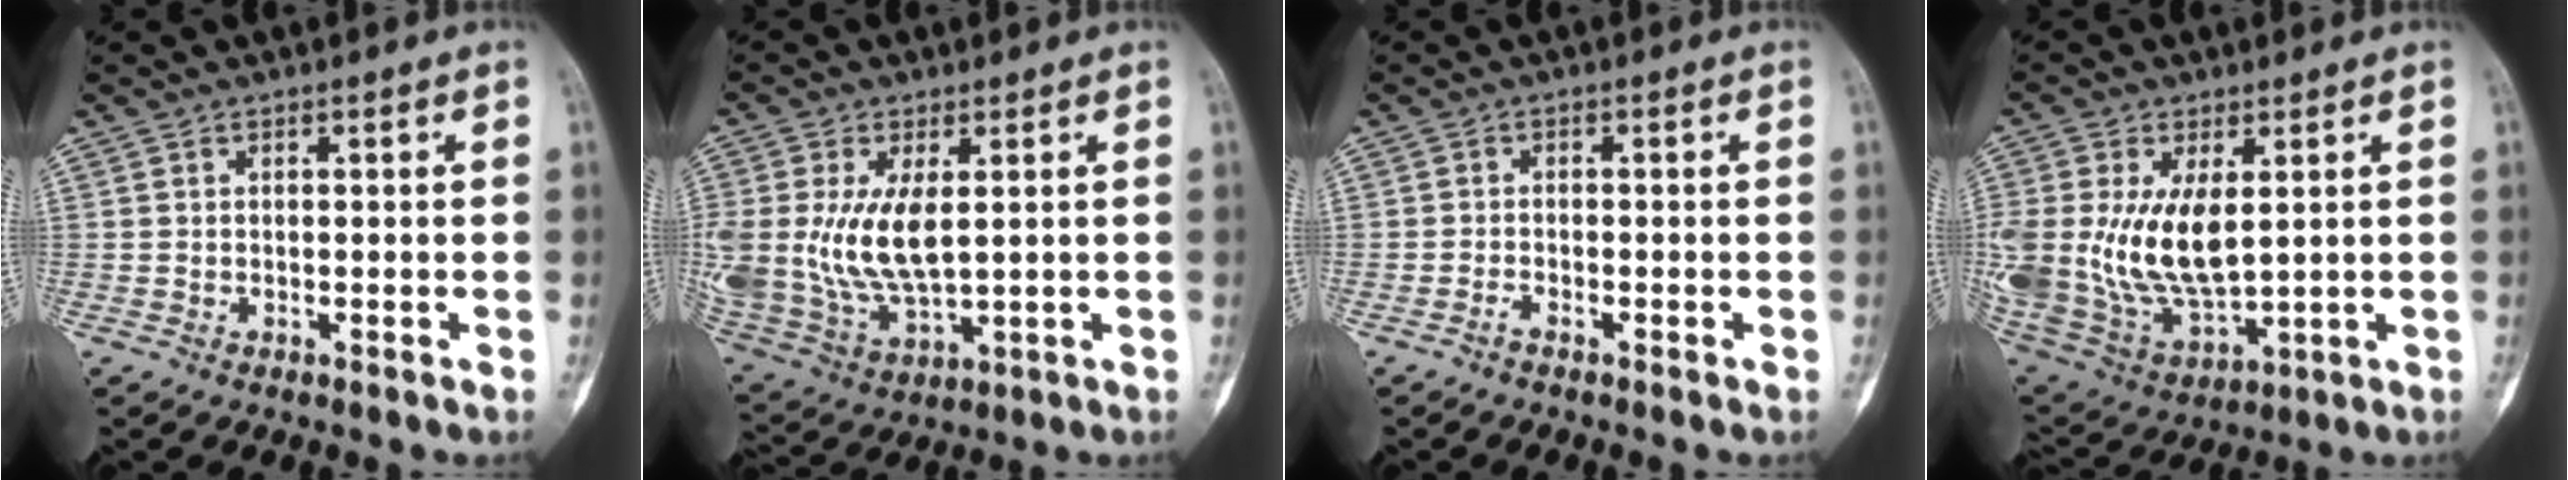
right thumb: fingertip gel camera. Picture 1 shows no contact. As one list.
[{"total": 16.0, "force": [1.8, 8.5, 13.5], "torque": [-0.295, -0.021, 0.053]}, {"total": 1.1, "force": [-0.9, 0.2, 0.6], "torque": [-0.015, 0.002, -0.021]}, {"total": 20.6, "force": [2.3, 11.6, 16.9], "torque": [-0.367, -0.028, 0.067]}]